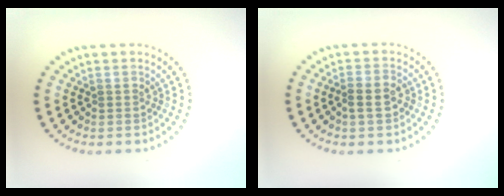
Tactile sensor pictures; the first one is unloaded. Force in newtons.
{"total": 2.3, "press": 2.2, "slide": 0.7}